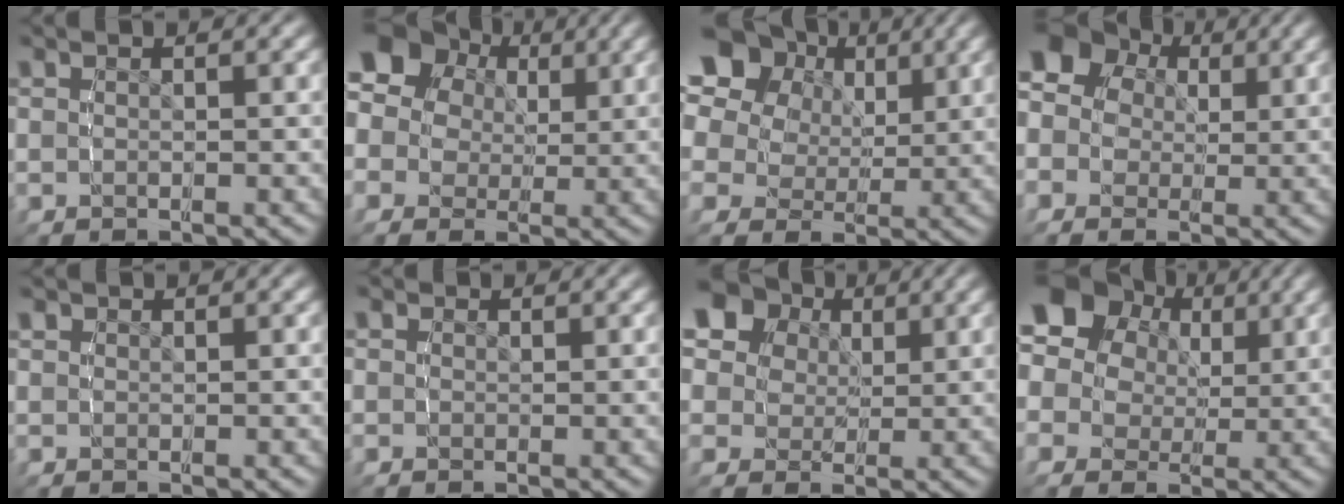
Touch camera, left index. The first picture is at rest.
{"total": 12.3, "force": [3.4, 10.3, 5.8], "torque": [-0.138, -0.010, 0.047]}
{"total": 12.8, "force": [4.7, 10.0, 6.5], "torque": [-0.132, 0.001, 0.068]}
{"total": 10.5, "force": [2.7, 8.9, 4.9], "torque": [-0.104, -0.001, 0.032]}
{"total": 0.7, "force": [0.4, 0.6, 0.0], "torque": [-0.004, -0.009, 0.013]}
{"total": 1.3, "force": [0.1, 1.3, 0.2], "torque": [0.002, -0.008, 0.002]}
{"total": 13.1, "force": [5.5, 10.2, 6.0], "torque": [-0.114, 0.014, 0.078]}
{"total": 12.6, "force": [3.6, 10.6, 6.0], "torque": [-0.145, -0.008, 0.050]}